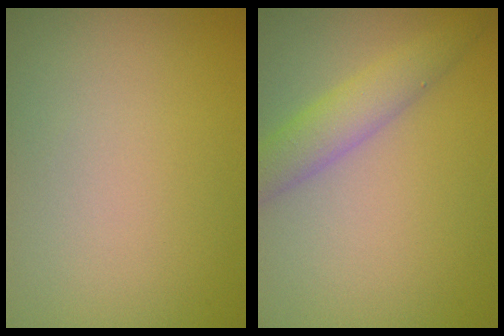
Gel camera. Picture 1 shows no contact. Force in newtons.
{"total": 3.4, "press": 3.4, "slide": 0.2}